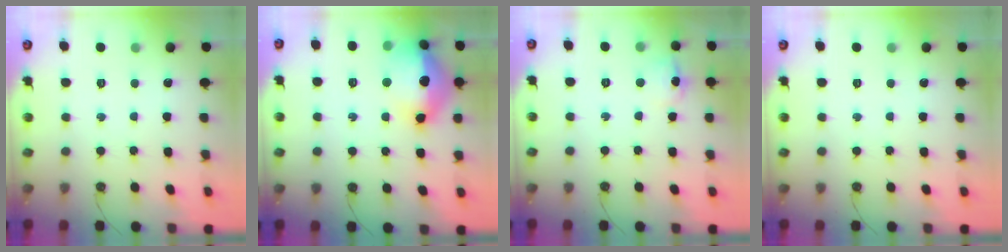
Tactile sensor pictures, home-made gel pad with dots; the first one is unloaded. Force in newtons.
{"total": 18.4, "press": 18.3, "slide": 2.1}
{"total": 7.5, "press": 7.5, "slide": 0.7}
{"total": 0.0}